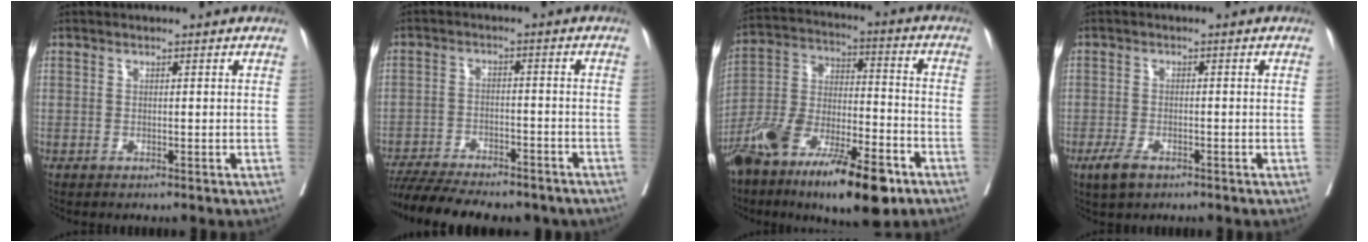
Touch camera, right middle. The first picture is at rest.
{"total": 17.4, "force": [-14.9, 4.2, 7.8], "torque": [-0.161, -0.013, -0.213]}
{"total": 19.7, "force": [-12.3, 5.1, 14.5], "torque": [-0.260, -0.017, -0.221]}
{"total": 3.5, "force": [-2.2, 1.5, 2.4], "torque": [-0.052, -0.004, -0.037]}